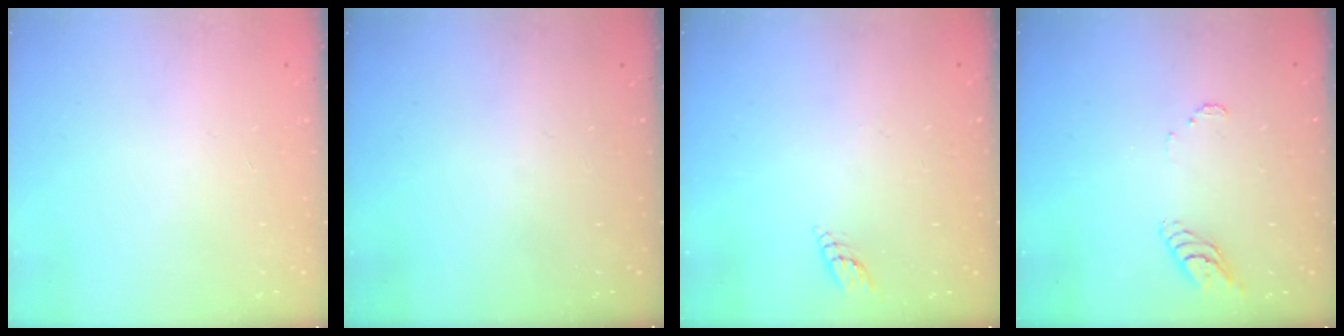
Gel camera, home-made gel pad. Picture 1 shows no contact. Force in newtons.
{"total": 0.0}
{"total": 3.1, "press": 3.0, "slide": 0.3}
{"total": 6.7, "press": 6.7, "slide": 0.6}